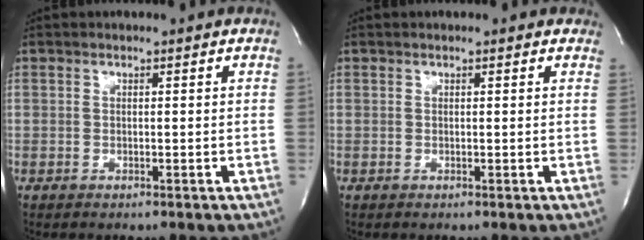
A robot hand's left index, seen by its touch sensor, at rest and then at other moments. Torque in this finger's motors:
{"motor_torque": [0.27, -0.58, 0.11, 0.02]}